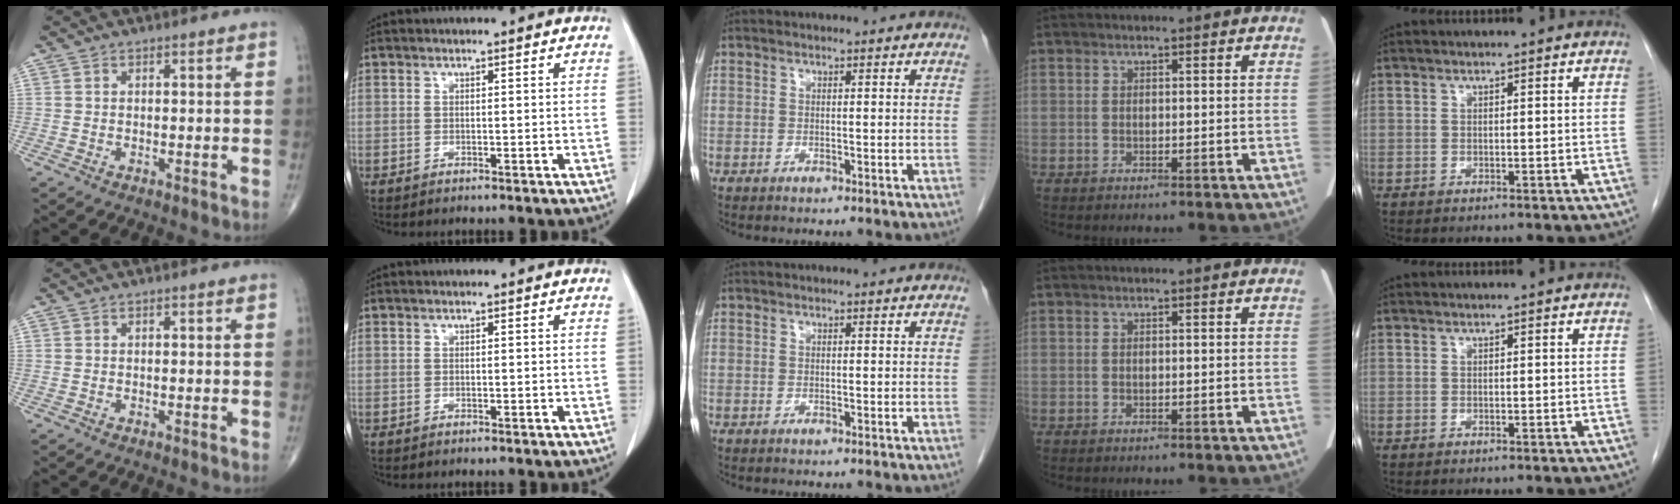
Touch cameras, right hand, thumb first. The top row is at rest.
{}